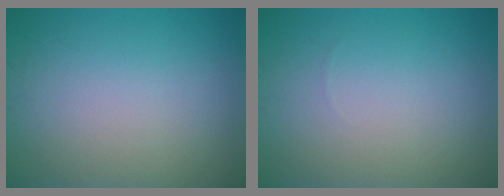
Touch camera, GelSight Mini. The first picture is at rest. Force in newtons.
{"total": 0.0}